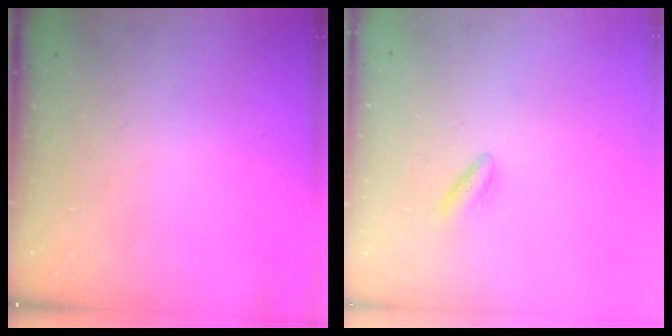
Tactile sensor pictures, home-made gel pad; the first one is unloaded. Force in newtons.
{"total": 2.5, "press": 2.1, "slide": 1.3}